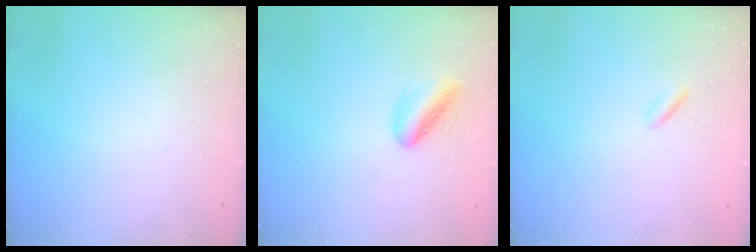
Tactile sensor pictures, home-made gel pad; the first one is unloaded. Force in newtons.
{"total": 8.3, "press": 8.0, "slide": 2.1}
{"total": 0.6, "press": 0.2, "slide": 0.5}